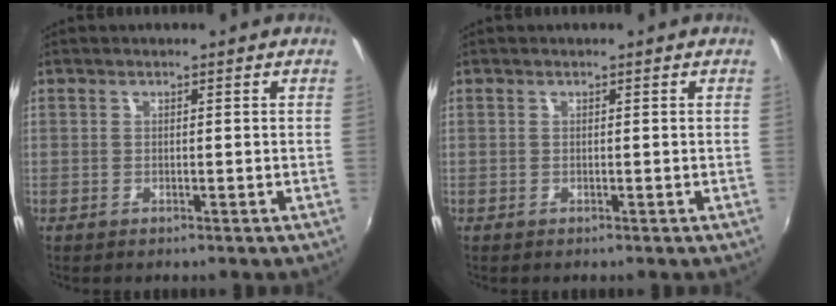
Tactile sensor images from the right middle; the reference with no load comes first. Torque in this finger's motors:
{"motor_torque": [0.15, -0.22, 0.00, 0.00]}